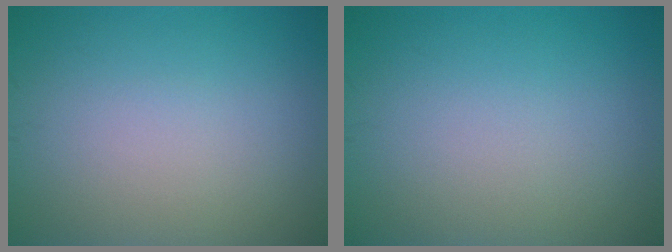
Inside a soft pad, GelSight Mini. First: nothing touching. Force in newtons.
{"total": 0.0}